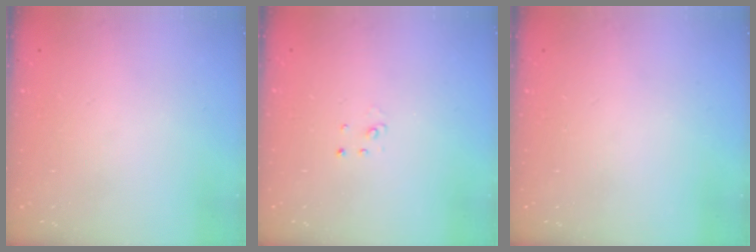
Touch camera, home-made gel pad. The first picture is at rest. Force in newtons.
{"total": 2.0, "press": 2.0, "slide": 0.2}
{"total": 0.0}